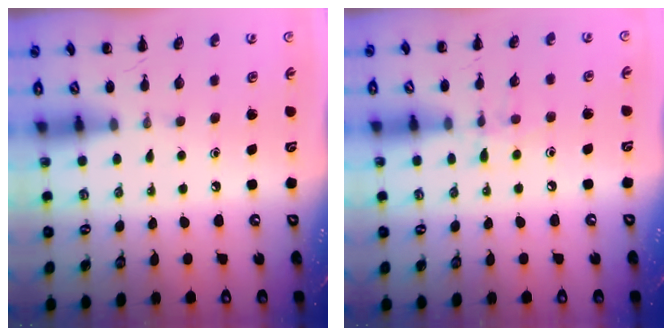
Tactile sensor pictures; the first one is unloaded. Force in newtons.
{"total": 7.3, "press": 7.1, "slide": 1.5}